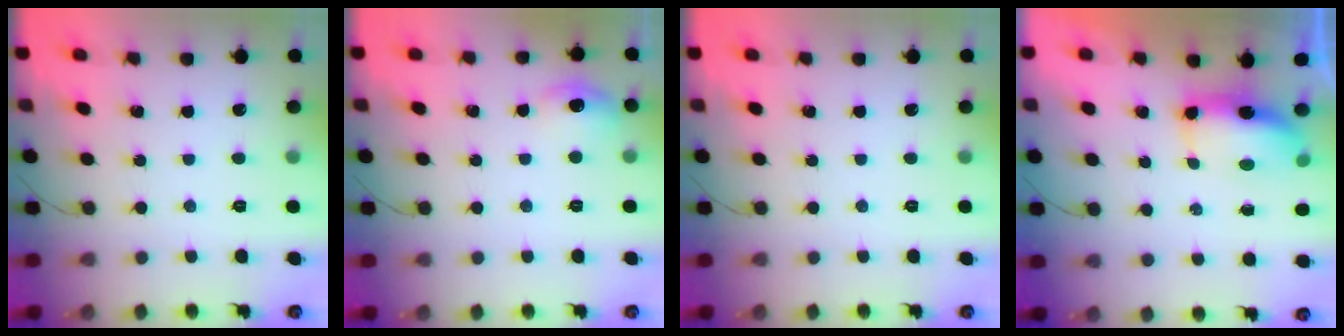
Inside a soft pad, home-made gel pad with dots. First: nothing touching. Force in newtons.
{"total": 6.4, "press": 6.1, "slide": 1.9}
{"total": 0.0}
{"total": 7.1, "press": 7.0, "slide": 1.2}